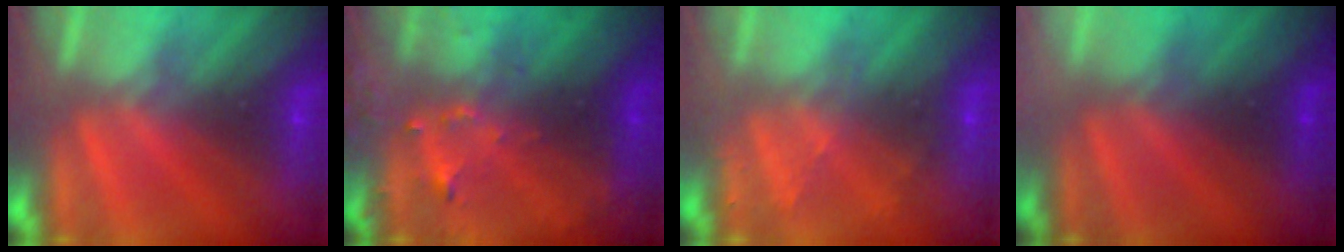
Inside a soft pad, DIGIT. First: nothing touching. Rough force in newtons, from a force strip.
{"total": 9.0}
{"total": 2.2}
{"total": 2.7}